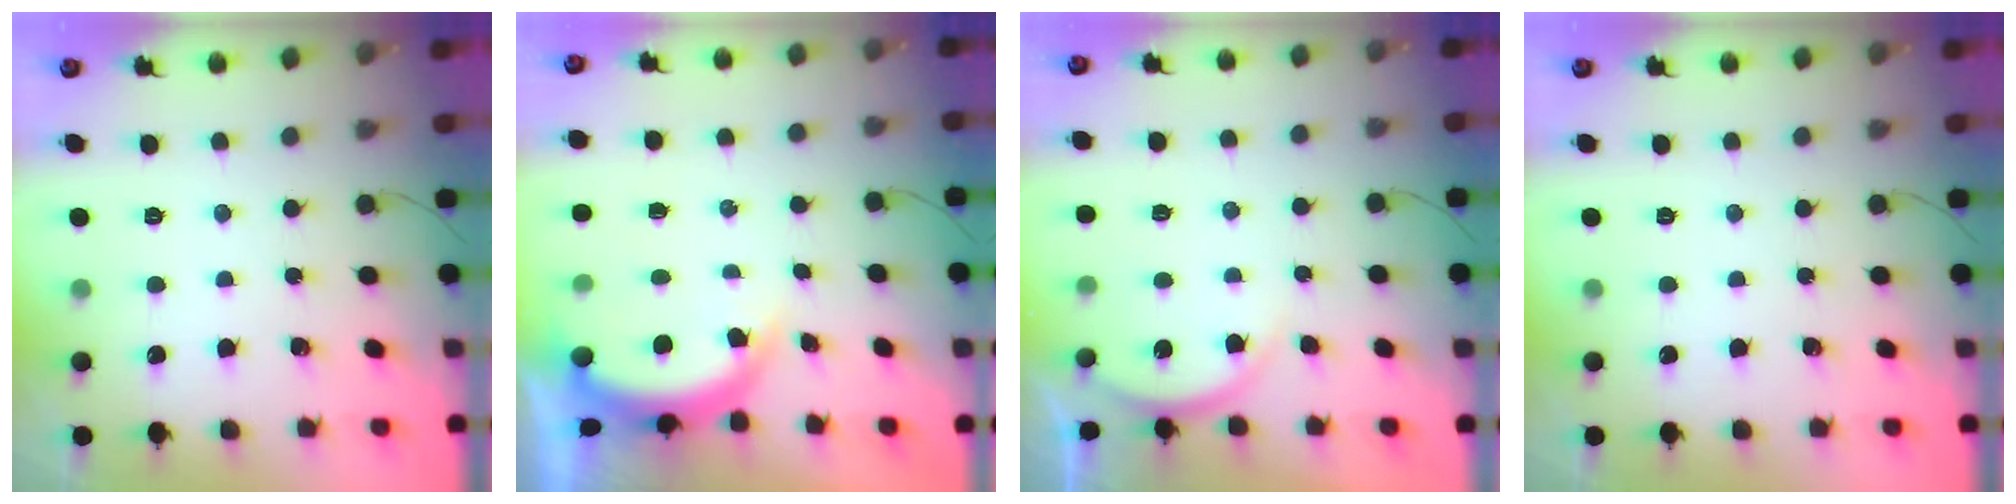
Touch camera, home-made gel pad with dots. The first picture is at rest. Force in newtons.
{"total": 5.0, "press": 4.8, "slide": 1.3}
{"total": 4.3, "press": 4.2, "slide": 0.6}
{"total": 0.0}